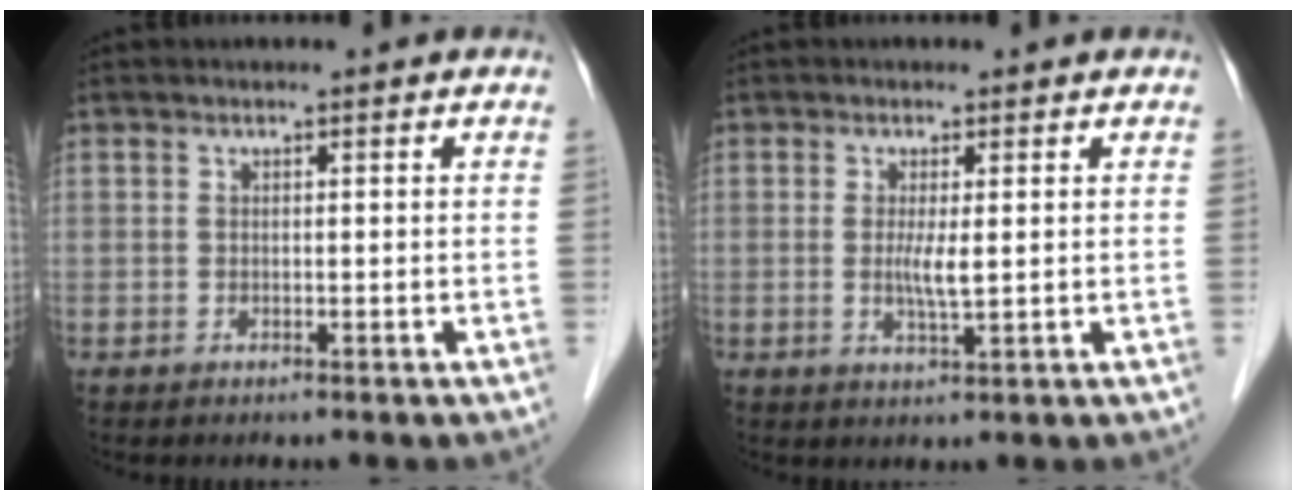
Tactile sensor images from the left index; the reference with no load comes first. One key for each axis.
{"total": 3.0, "fx": 0.2, "fy": 0.3, "fz": 2.9, "tx": -0.062, "ty": -0.006, "tz": 0.006}